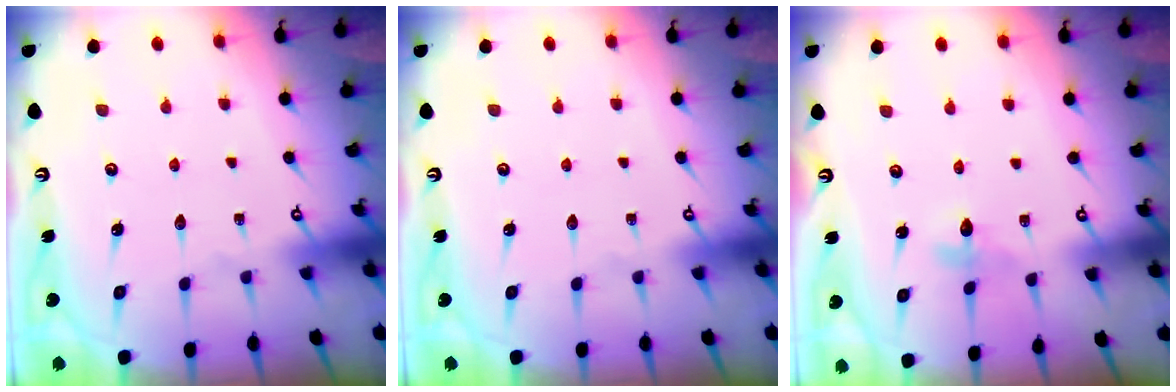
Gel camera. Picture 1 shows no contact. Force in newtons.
{"total": 0.0}
{"total": 3.4, "press": 3.4, "slide": 0.5}